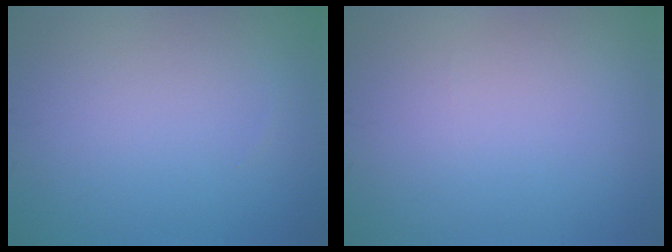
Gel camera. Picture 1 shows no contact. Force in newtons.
{"total": 0.0}